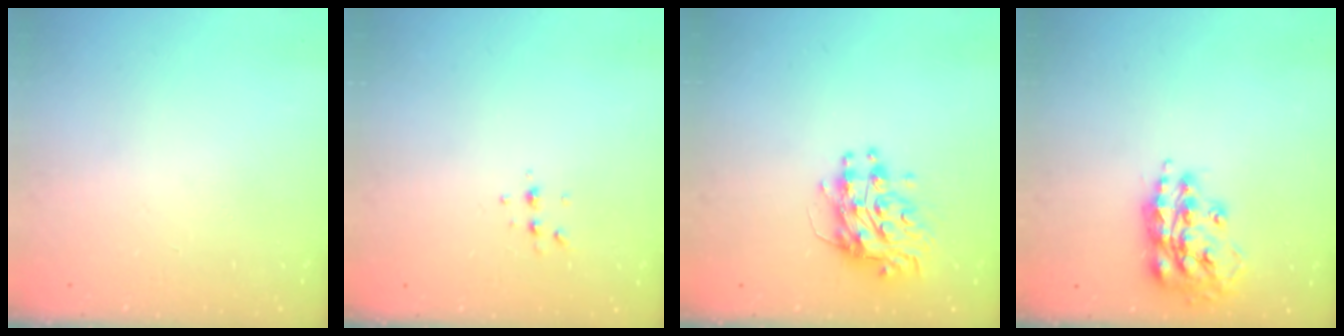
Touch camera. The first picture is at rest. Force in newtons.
{"total": 3.9, "press": 3.8, "slide": 1.2}
{"total": 10.4, "press": 10.4, "slide": 1.0}
{"total": 17.4, "press": 17.4, "slide": 1.4}